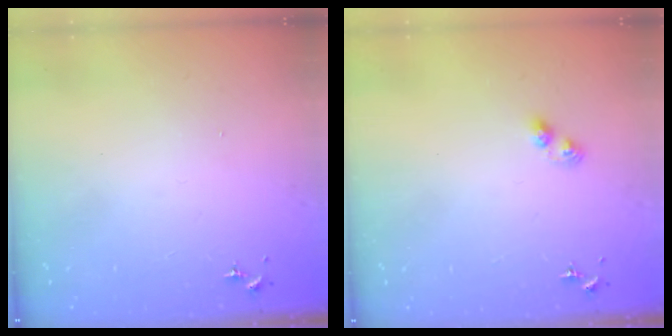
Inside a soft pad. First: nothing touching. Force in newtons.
{"total": 3.3, "press": 3.2, "slide": 0.5}